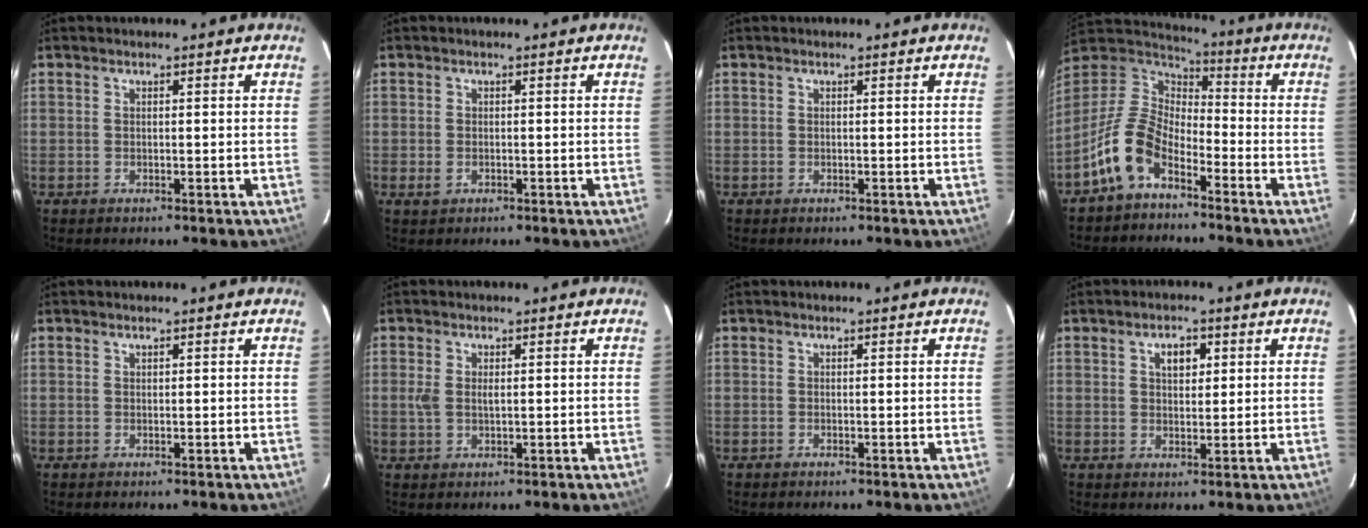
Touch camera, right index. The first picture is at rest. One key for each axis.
{"total": 1.4, "fx": -0.6, "fy": 1.1, "fz": 0.8, "tx": -0.014, "ty": -0.002, "tz": -0.011}
{"total": 0.0}
{"total": 11.6, "fx": -6.8, "fy": 6.3, "fz": 7.1, "tx": -0.150, "ty": 0.016, "tz": -0.142}
{"total": 0.0}
{"total": 2.5, "fx": 0.4, "fy": 1.4, "fz": 2.1, "tx": -0.041, "ty": 0.000, "tz": 0.007}
{"total": 0.0}
{"total": 3.6, "fx": 1.4, "fy": 2.1, "fz": 2.6, "tx": -0.040, "ty": 0.010, "tz": 0.024}